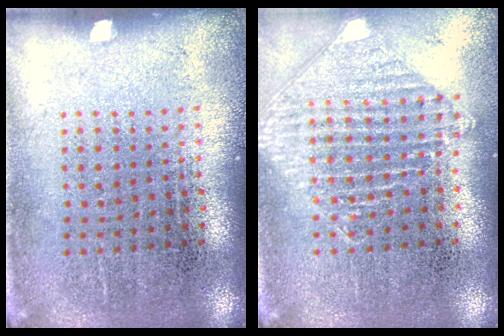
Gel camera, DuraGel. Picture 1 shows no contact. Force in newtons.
{"total": 1.0, "press": 1.0, "slide": 0.1}